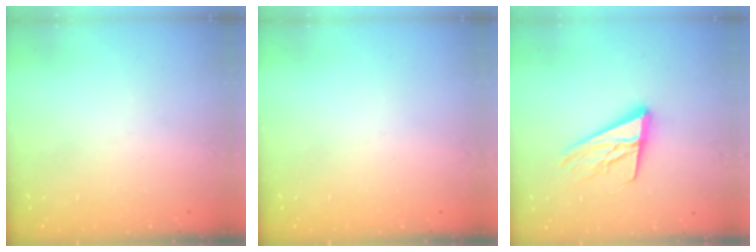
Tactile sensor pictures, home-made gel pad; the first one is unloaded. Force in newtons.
{"total": 0.0}
{"total": 15.9, "press": 15.6, "slide": 2.7}